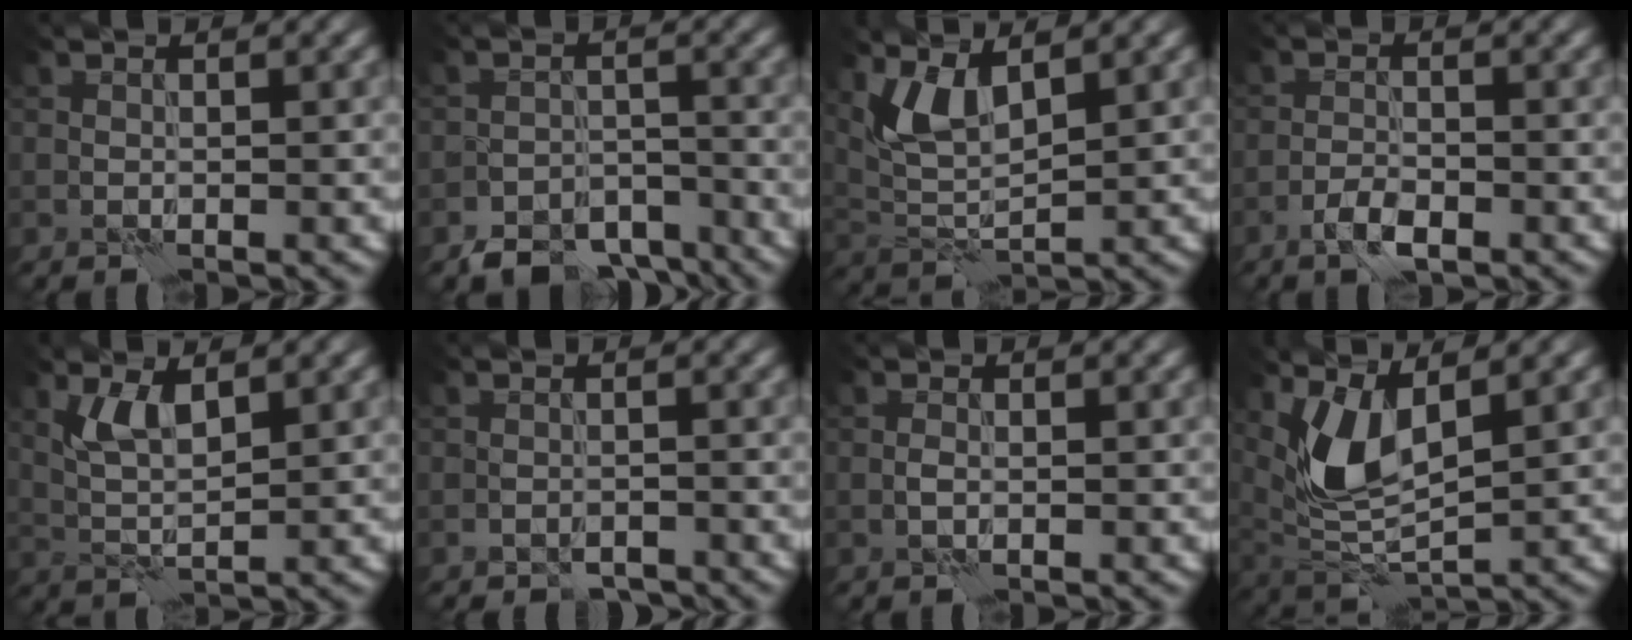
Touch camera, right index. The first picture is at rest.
{"total": 6.0, "force": [-4.7, 3.1, 2.0], "torque": [-0.022, -0.012, -0.082]}
{"total": 3.9, "force": [2.3, 1.4, 2.9], "torque": [-0.070, -0.008, 0.050]}
{"total": 2.4, "force": [-1.5, 0.8, 1.6], "torque": [-0.031, 0.002, -0.032]}
{"total": 3.3, "force": [1.6, 1.0, 2.7], "torque": [-0.061, 0.000, 0.035]}
{"total": 1.8, "force": [-1.7, 0.8, 0.2], "torque": [-0.003, 0.004, -0.027]}
{"total": 0.8, "force": [-0.3, 0.3, 0.7], "torque": [-0.018, 0.004, -0.008]}
{"total": 5.1, "force": [2.1, 2.0, 4.2], "torque": [-0.097, -0.008, 0.046]}